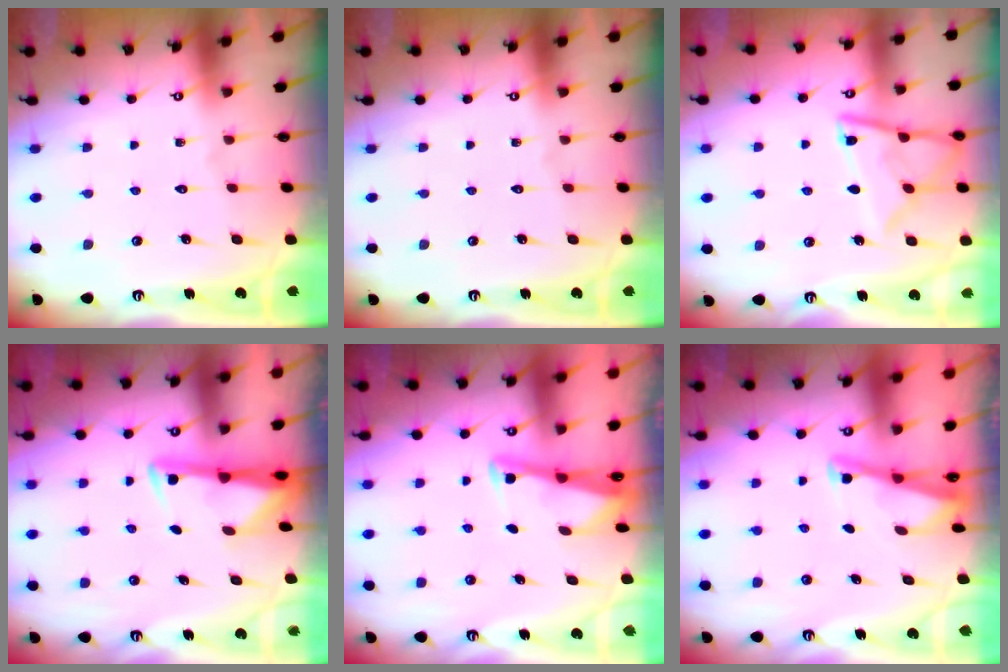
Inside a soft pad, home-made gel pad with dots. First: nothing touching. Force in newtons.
{"total": 0.0}
{"total": 12.5, "press": 12.4, "slide": 1.2}
{"total": 2.8, "press": 2.7, "slide": 0.5}
{"total": 3.0, "press": 3.0, "slide": 0.3}
{"total": 2.8, "press": 2.8, "slide": 0.3}